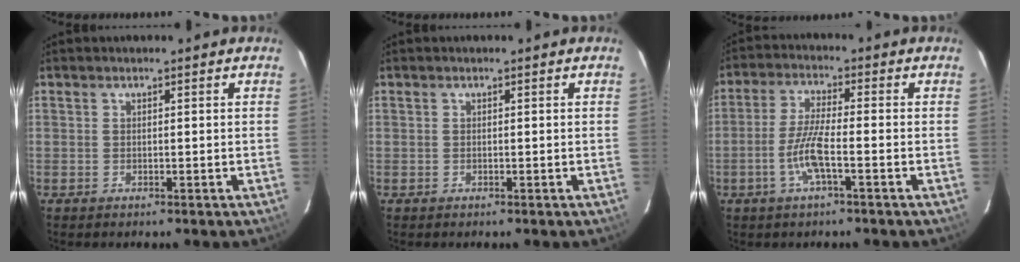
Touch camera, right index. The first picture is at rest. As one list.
[{"total": 0.0}, {"total": 6.7, "force": [-2.7, 0.8, 6.1], "torque": [-0.129, -0.002, -0.053]}]